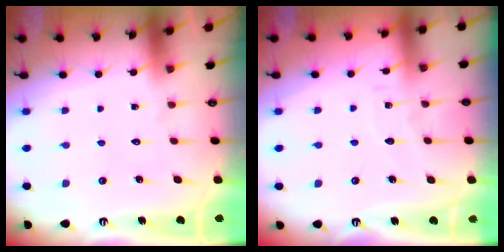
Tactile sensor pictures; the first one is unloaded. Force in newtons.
{"total": 2.1, "press": 2.1, "slide": 0.2}